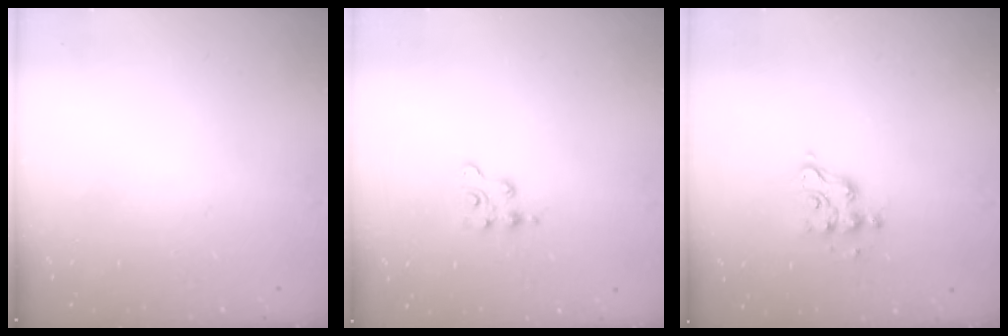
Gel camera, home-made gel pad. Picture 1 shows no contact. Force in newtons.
{"total": 2.9, "press": 2.9, "slide": 0.4}
{"total": 6.3, "press": 6.3, "slide": 0.2}